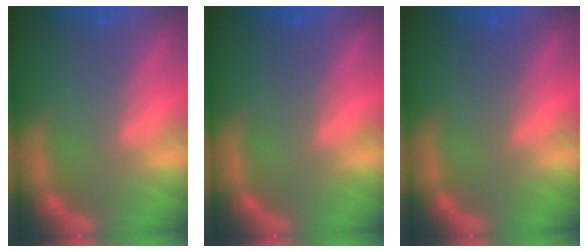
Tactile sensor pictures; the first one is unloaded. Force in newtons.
{"total": 1.4}
{"total": 2.0}